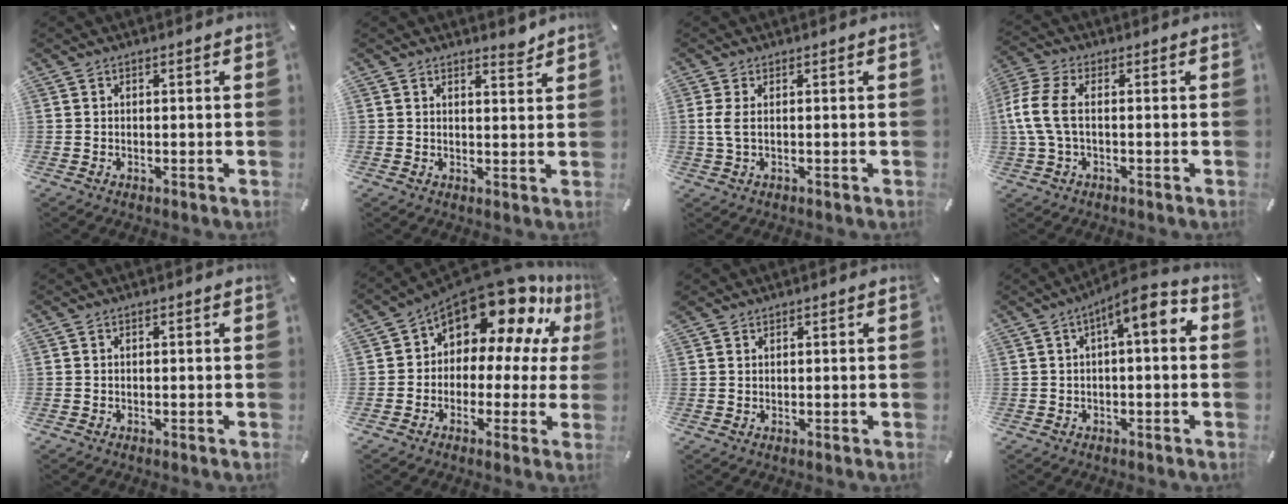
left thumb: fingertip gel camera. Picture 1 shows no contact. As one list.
[{"total": 2.9, "force": [2.6, 1.1, 0.4], "torque": [0.012, -0.022, 0.045]}, {"total": 3.0, "force": [0.3, 1.0, 2.8], "torque": [-0.062, -0.001, 0.003]}, {"total": 8.5, "force": [-0.2, 4.2, 7.4], "torque": [-0.165, -0.005, -0.004]}, {"total": 0.0}, {"total": 16.1, "force": [10.4, 8.8, 8.7], "torque": [-0.142, -0.087, 0.181]}, {"total": 1.0, "force": [0.8, 0.6, 0.0], "torque": [0.001, -0.001, 0.017]}, {"total": 7.6, "force": [1.9, 2.4, 7.0], "torque": [-0.109, -0.008, 0.026]}]